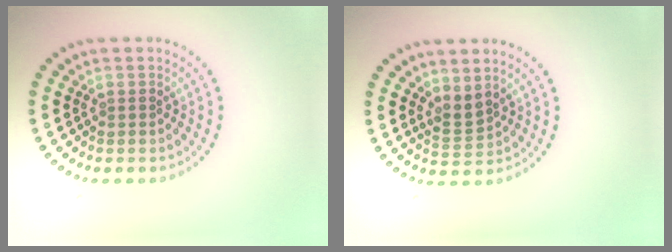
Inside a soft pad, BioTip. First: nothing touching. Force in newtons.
{"total": 1.8, "press": 1.3, "slide": 1.3}